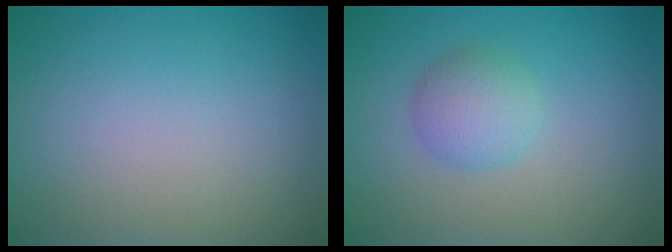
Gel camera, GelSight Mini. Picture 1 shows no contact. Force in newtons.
{"total": 2.7, "press": 2.7, "slide": 0.1}